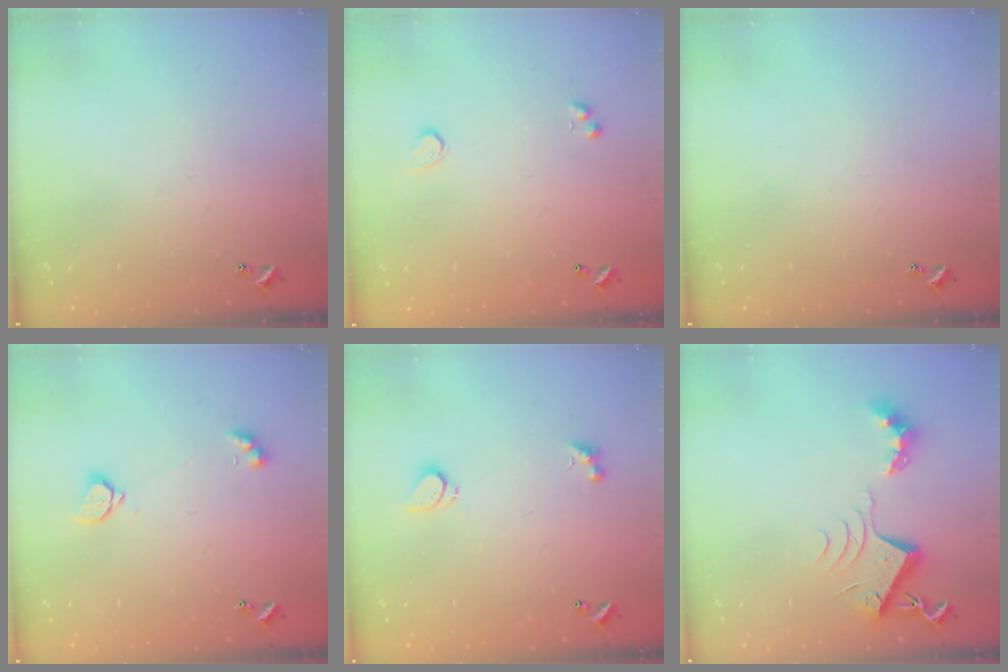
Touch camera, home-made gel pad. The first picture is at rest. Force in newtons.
{"total": 2.1, "press": 1.6, "slide": 1.3}
{"total": 0.0}
{"total": 2.1, "press": 2.0, "slide": 0.5}
{"total": 2.3, "press": 2.3, "slide": 0.6}
{"total": 9.3, "press": 9.2, "slide": 1.2}